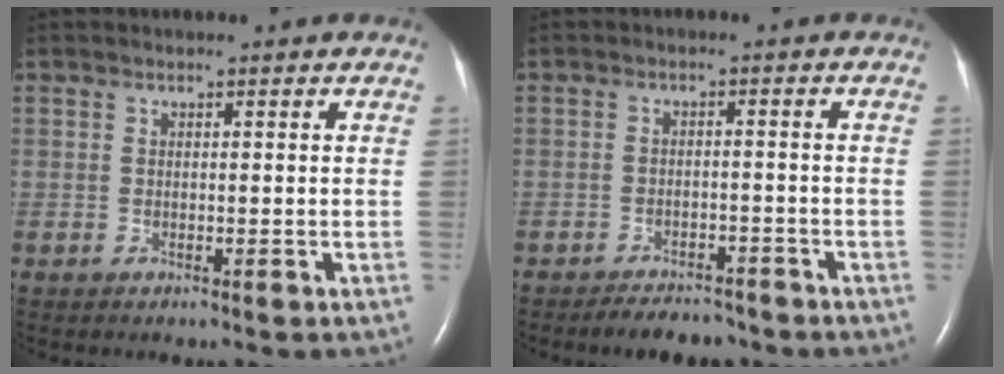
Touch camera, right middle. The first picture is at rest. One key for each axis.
{"total": 5.0, "fx": -4.4, "fy": 1.9, "fz": 1.4, "tx": -0.022, "ty": -0.002, "tz": -0.065}